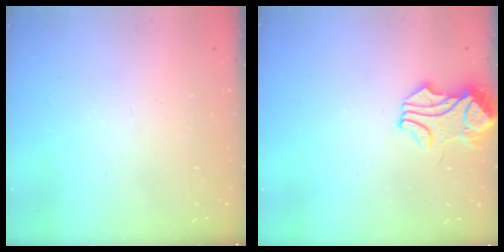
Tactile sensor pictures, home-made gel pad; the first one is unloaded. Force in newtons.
{"total": 1.8, "press": 1.7, "slide": 0.7}